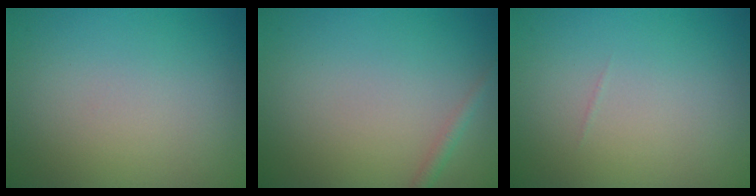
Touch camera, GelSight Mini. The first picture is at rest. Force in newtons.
{"total": 1.1, "press": 1.1, "slide": 0.1}
{"total": 0.0}